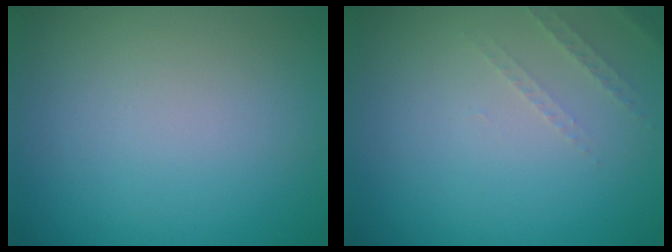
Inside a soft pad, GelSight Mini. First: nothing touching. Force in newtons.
{"total": 1.3, "press": 1.2, "slide": 0.4}